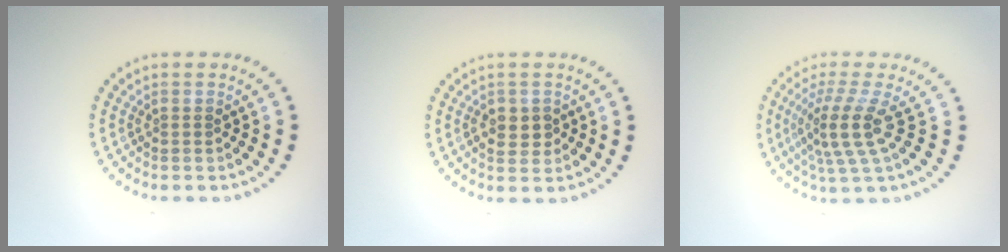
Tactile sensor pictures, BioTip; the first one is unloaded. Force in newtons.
{"total": 2.4, "press": 2.4, "slide": 0.5}
{"total": 4.0, "press": 2.9, "slide": 2.8}